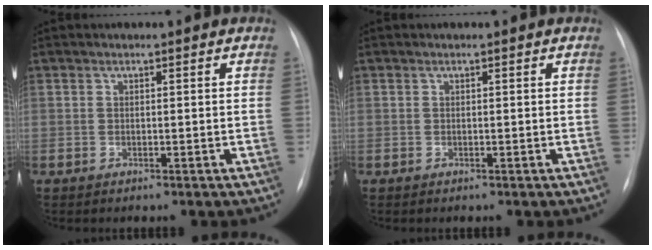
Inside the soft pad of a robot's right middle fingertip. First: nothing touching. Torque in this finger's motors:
{"motor_torque": [-0.01, -0.01, 0.00, 0.00]}